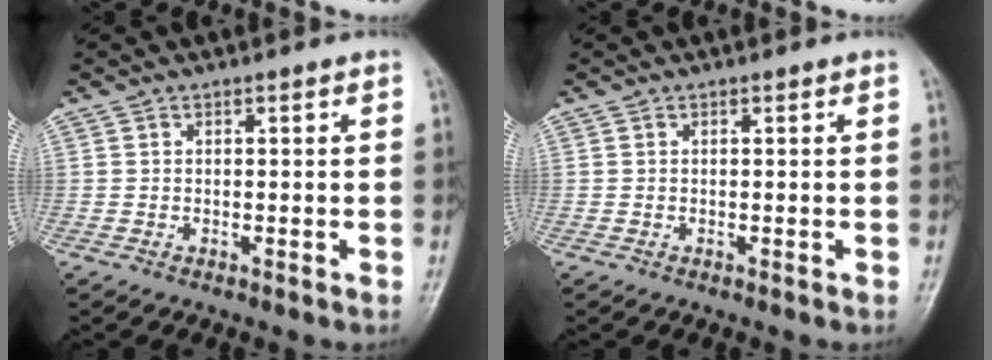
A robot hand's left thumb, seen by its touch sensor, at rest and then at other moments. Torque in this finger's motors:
{"motor_torque": [0.00, 0.00, 0.01, -0.01, 0.00]}